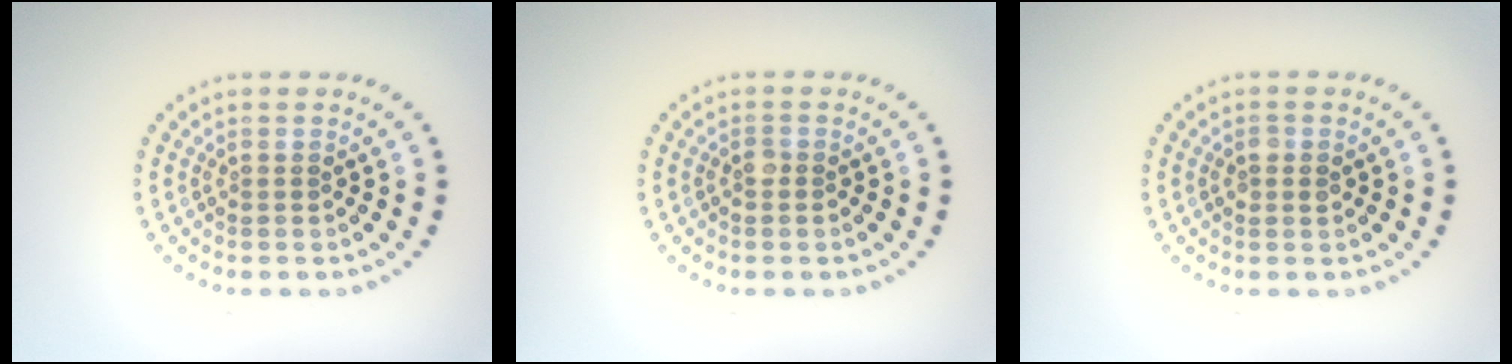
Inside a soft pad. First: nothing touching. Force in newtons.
{"total": 0.6, "press": 0.5, "slide": 0.3}
{"total": 1.1, "press": 1.1, "slide": 0.1}